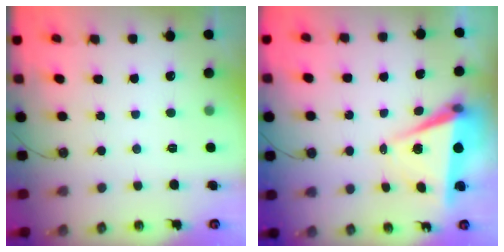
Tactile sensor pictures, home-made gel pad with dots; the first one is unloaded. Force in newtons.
{"total": 6.0, "press": 4.1, "slide": 4.3}